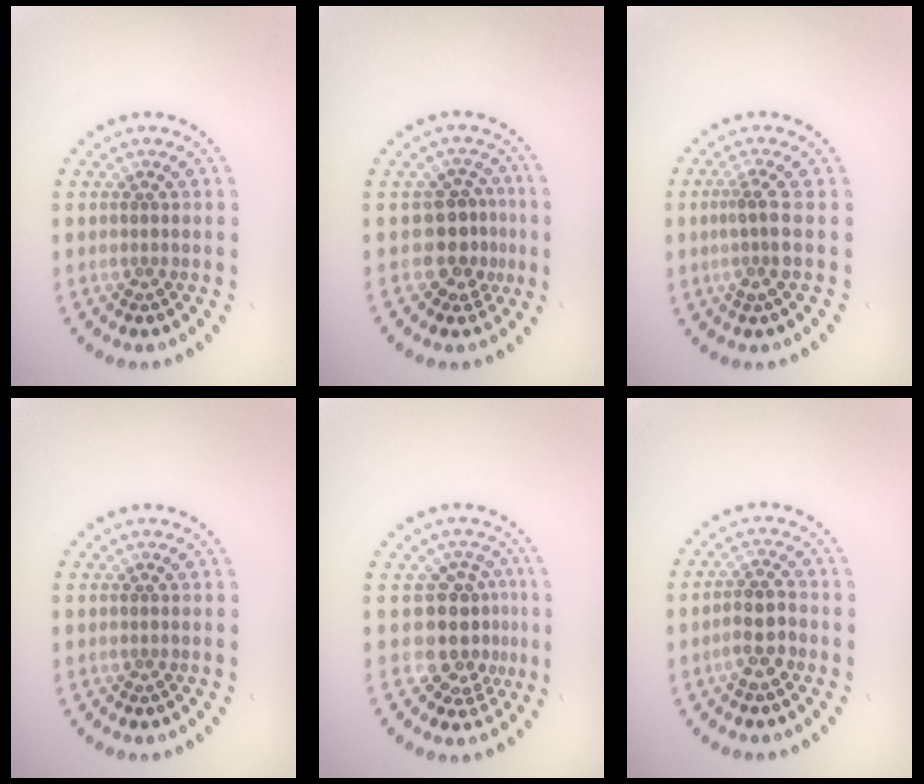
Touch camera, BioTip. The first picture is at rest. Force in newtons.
{"total": 3.3, "press": 2.8, "slide": 1.7}
{"total": 2.0, "press": 1.4, "slide": 1.4}
{"total": 0.0}
{"total": 4.2, "press": 3.3, "slide": 2.6}
{"total": 2.8, "press": 2.6, "slide": 0.9}